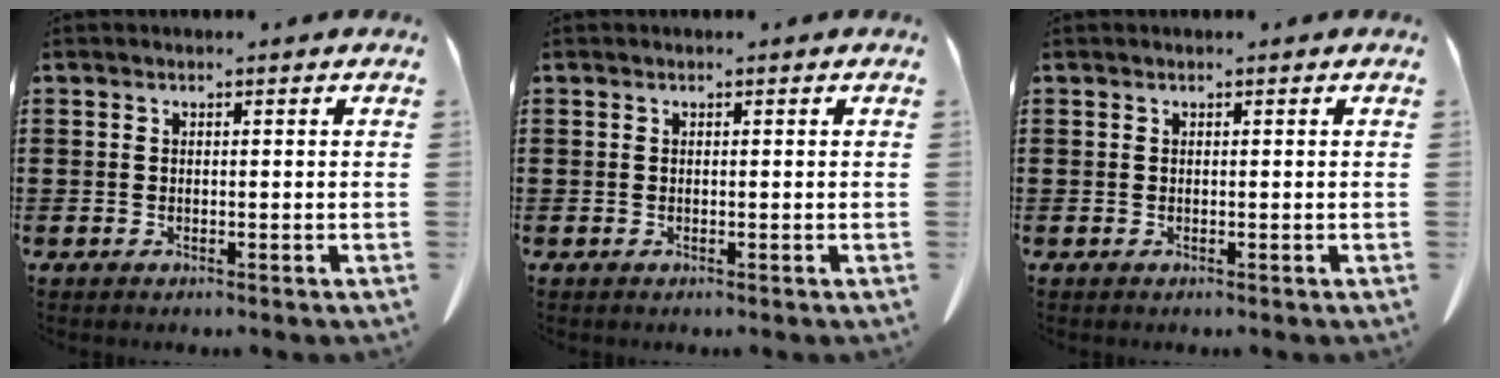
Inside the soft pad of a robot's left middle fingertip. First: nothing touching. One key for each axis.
{"total": 0.0}
{"total": 0.0}